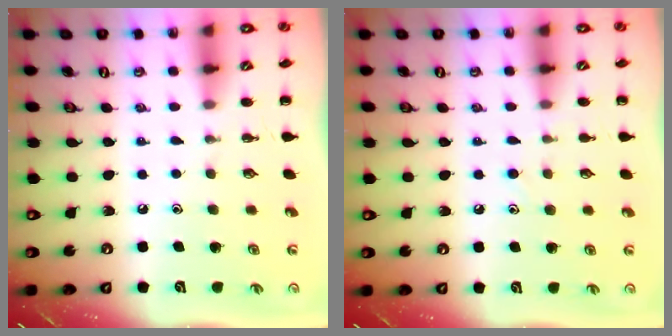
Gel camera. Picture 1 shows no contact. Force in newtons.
{"total": 7.1, "press": 6.6, "slide": 2.4}